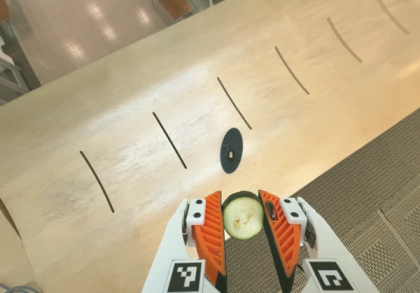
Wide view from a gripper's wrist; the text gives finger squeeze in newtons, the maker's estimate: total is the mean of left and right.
{"total": 8.3, "left": 8.3, "right": 8.4}